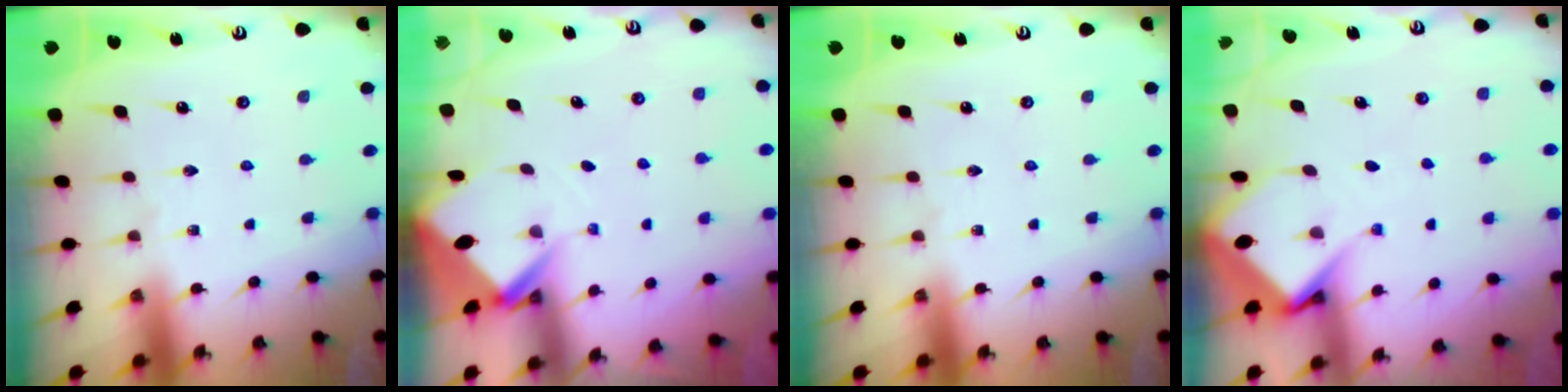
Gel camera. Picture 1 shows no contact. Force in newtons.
{"total": 2.6, "press": 2.6, "slide": 0.1}
{"total": 0.0}
{"total": 6.8, "press": 6.8, "slide": 0.7}